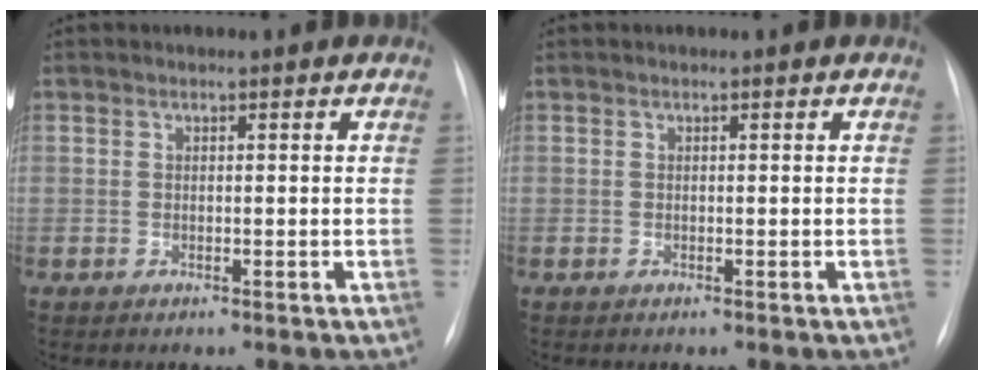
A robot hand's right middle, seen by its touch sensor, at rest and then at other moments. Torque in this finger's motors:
{"motor_torque": [0.02, 0.05, -0.02, 0.01]}